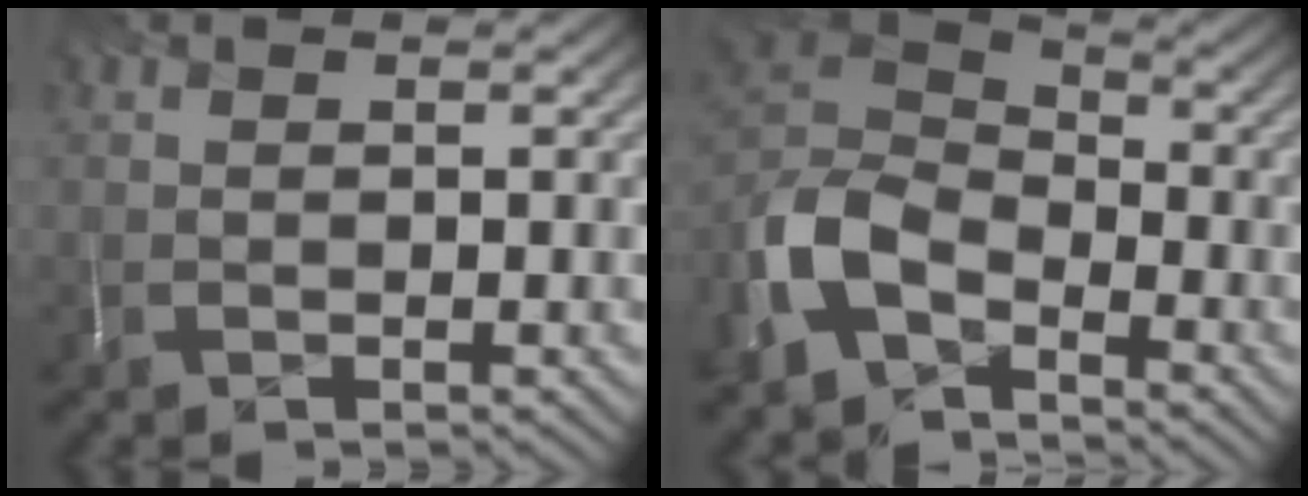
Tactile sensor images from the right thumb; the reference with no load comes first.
{"total": 11.1, "force": [-7.6, 5.8, 5.7], "torque": [-0.131, -0.021, -0.171]}